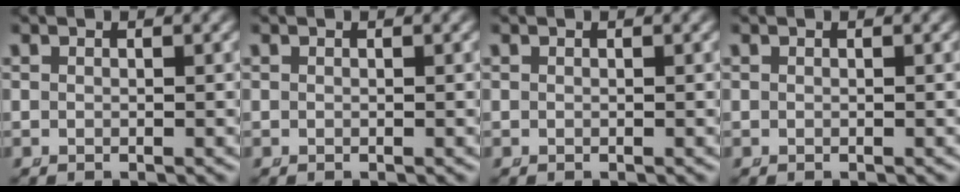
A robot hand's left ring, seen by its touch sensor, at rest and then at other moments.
{"total": 0.0}
{"total": 0.0}
{"total": 0.0}